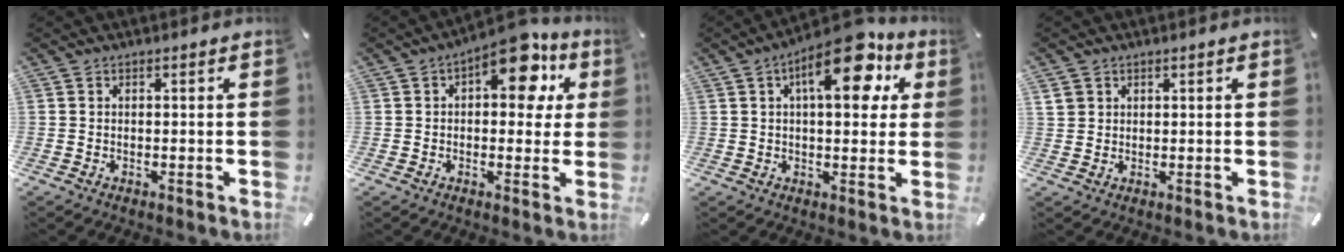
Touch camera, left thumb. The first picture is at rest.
{"total": 12.5, "force": [5.5, 6.4, 9.2], "torque": [-0.104, -0.034, 0.087]}
{"total": 15.6, "force": [7.0, 6.6, 12.3], "torque": [-0.170, -0.023, 0.108]}
{"total": 2.6, "force": [1.2, 2.3, 0.3], "torque": [-0.003, 0.000, 0.022]}